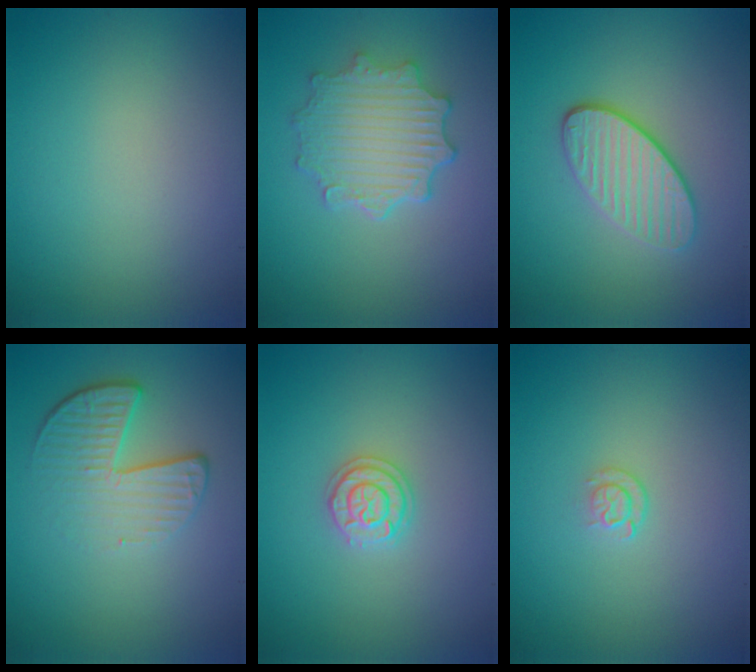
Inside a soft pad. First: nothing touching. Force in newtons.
{"total": 4.9, "press": 3.8, "slide": 3.0}
{"total": 3.7, "press": 3.2, "slide": 1.9}
{"total": 4.4, "press": 2.9, "slide": 3.3}
{"total": 2.0, "press": 2.0, "slide": 0.3}
{"total": 1.1, "press": 0.6, "slide": 0.9}